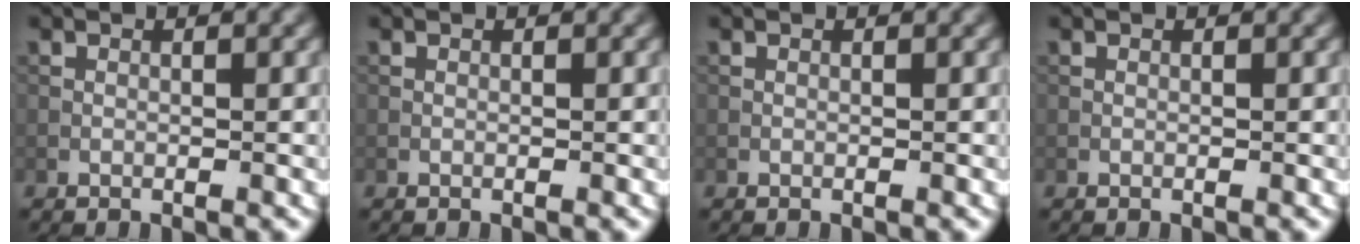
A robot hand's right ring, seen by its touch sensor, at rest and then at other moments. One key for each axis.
{"total": 0.0}
{"total": 0.0}
{"total": 0.0}